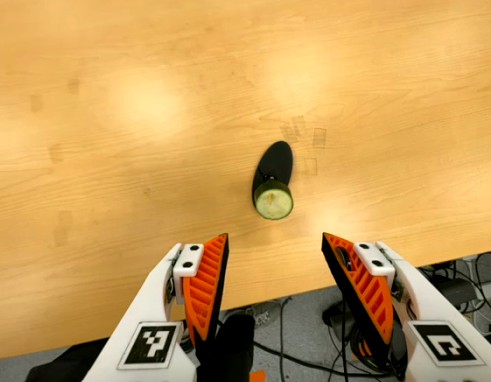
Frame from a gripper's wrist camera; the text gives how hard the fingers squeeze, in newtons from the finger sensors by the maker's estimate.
{"total": 0.0}